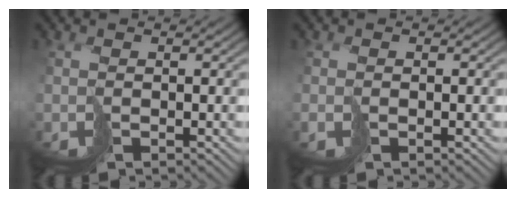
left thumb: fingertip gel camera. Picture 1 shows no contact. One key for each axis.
{"total": 0.7, "fx": -0.1, "fy": 0.3, "fz": 0.6, "tx": -0.013, "ty": -0.003, "tz": 0.000}